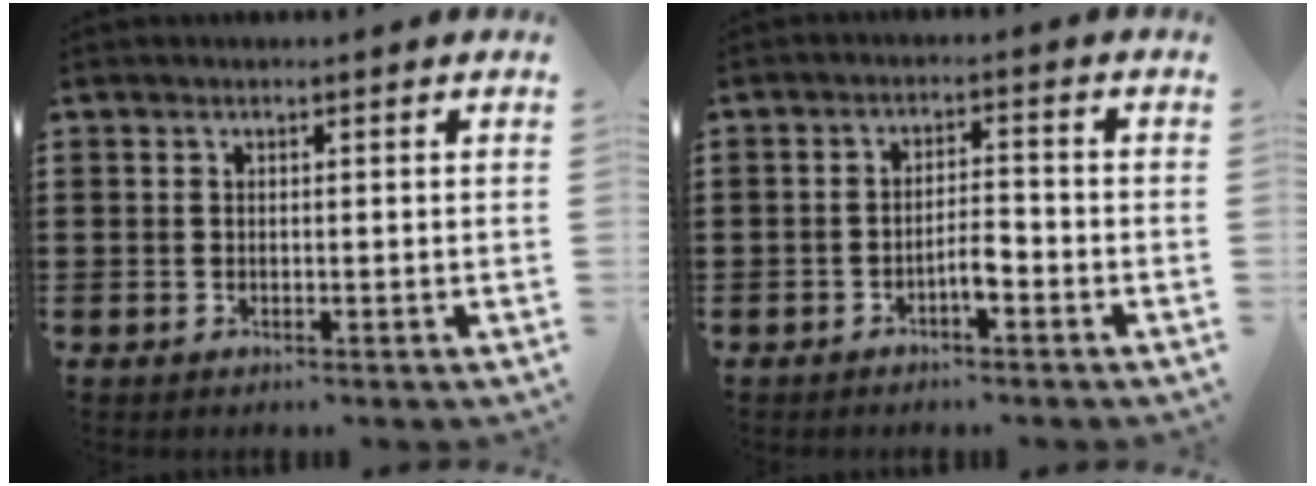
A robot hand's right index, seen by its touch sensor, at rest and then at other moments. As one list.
[{"total": 3.4, "force": [-1.8, 0.8, 2.7], "torque": [-0.054, 0.004, -0.037]}]